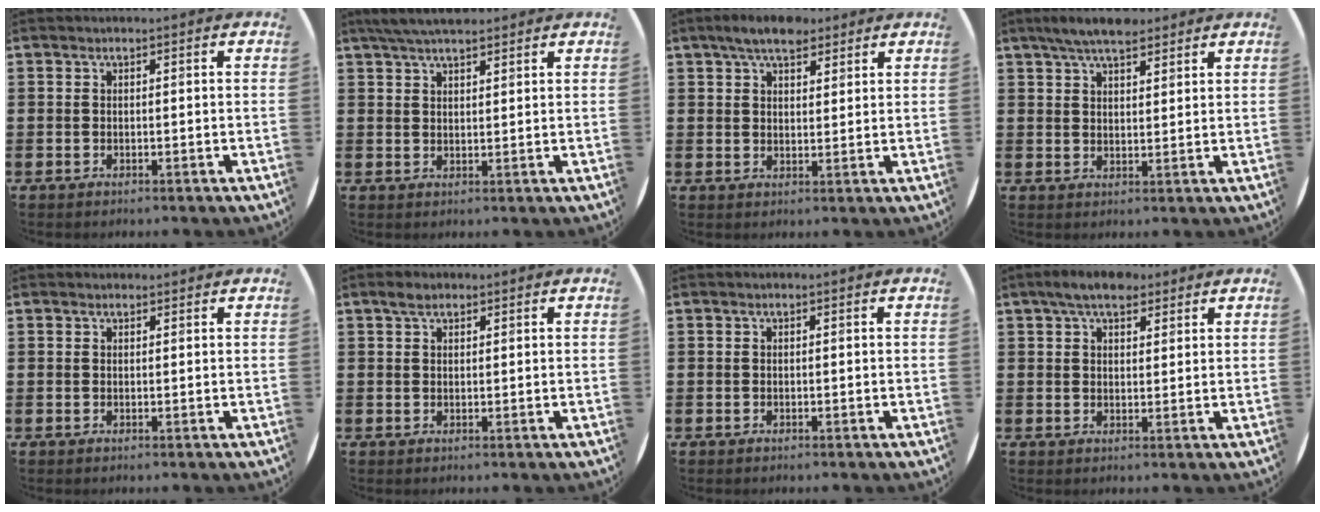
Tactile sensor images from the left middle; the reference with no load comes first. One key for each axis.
{"total": 4.5, "fx": 4.0, "fy": 0.9, "fz": 1.8, "tx": -0.045, "ty": -0.003, "tz": 0.073}
{"total": 5.1, "fx": 4.2, "fy": 2.0, "fz": 2.3, "tx": -0.038, "ty": -0.005, "tz": 0.073}
{"total": 5.5, "fx": 4.7, "fy": 1.5, "fz": 2.4, "tx": -0.048, "ty": -0.008, "tz": 0.083}
{"total": 0.6, "fx": 0.5, "fy": 0.2, "fz": -0.1, "tx": 0.010, "ty": 0.001, "tz": 0.008}
{"total": 2.0, "fx": 1.5, "fy": 1.0, "fz": 0.8, "tx": -0.009, "ty": 0.003, "tz": 0.026}
{"total": 0.0}
{"total": 4.6, "fx": 3.6, "fy": 2.0, "fz": 2.1, "tx": -0.032, "ty": -0.002, "tz": 0.062}